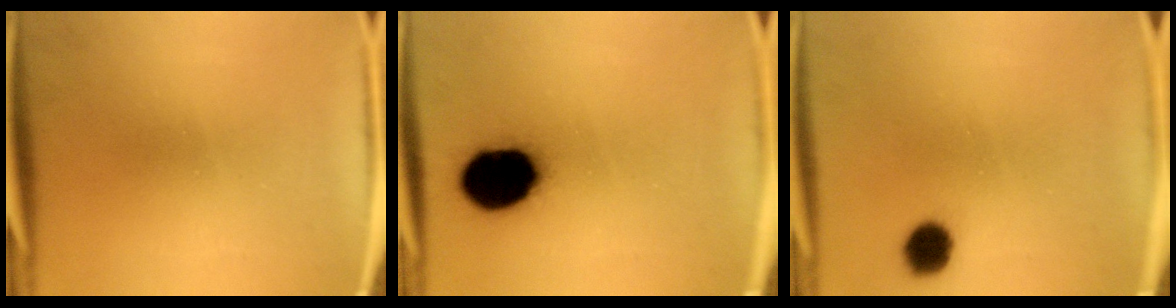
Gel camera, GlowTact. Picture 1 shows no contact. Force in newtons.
{"total": 16.9}
{"total": 5.9}